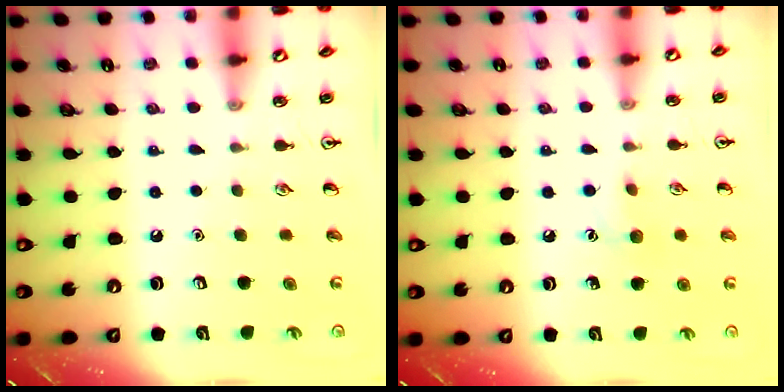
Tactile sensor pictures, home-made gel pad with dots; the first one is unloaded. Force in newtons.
{"total": 6.7, "press": 6.4, "slide": 2.1}